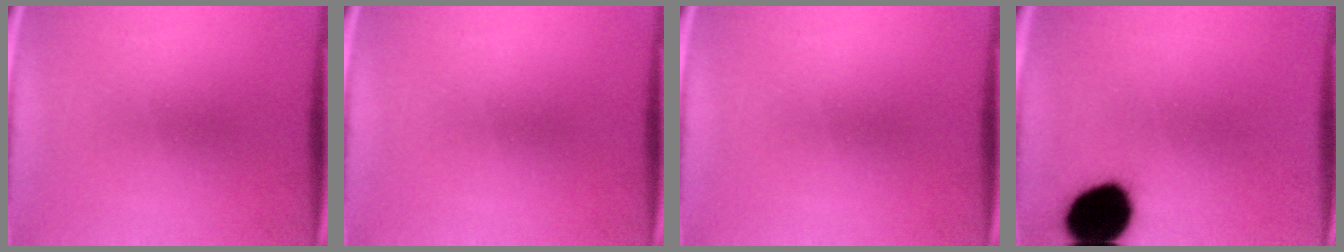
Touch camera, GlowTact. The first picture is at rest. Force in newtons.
{"total": 0.0}
{"total": 0.0}
{"total": 15.3}